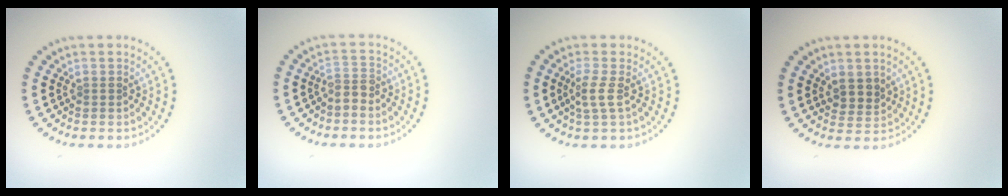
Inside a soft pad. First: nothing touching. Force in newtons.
{"total": 1.9, "press": 1.3, "slide": 1.3}
{"total": 1.9, "press": 1.6, "slide": 1.0}
{"total": 2.1, "press": 2.0, "slide": 0.7}